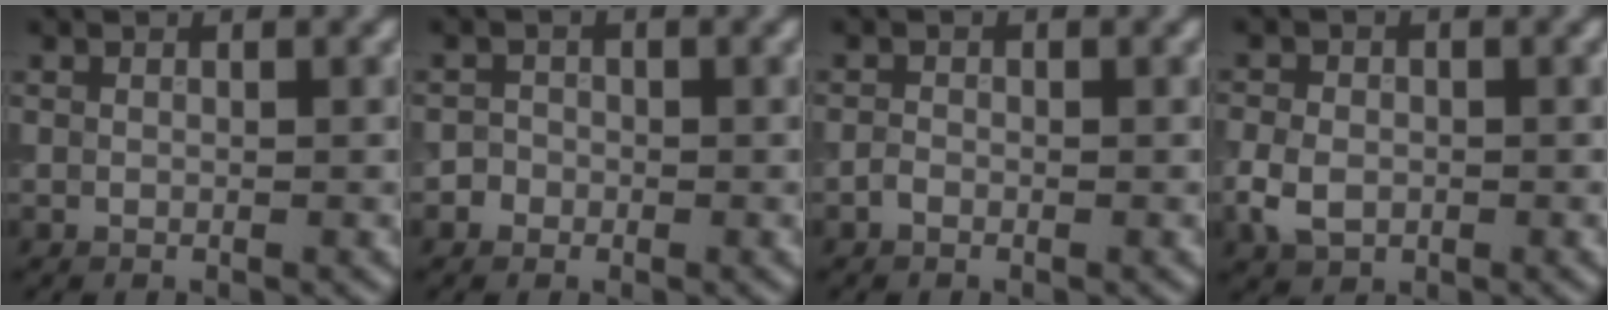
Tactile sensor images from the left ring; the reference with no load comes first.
{"total": 1.2, "force": [-0.4, 1.1, 0.1], "torque": [0.017, 0.000, -0.011]}
{"total": 0.7, "force": [-0.4, 0.4, 0.3], "torque": [-0.005, -0.001, -0.011]}
{"total": 3.3, "force": [-1.0, 2.5, 2.0], "torque": [-0.045, -0.005, -0.024]}